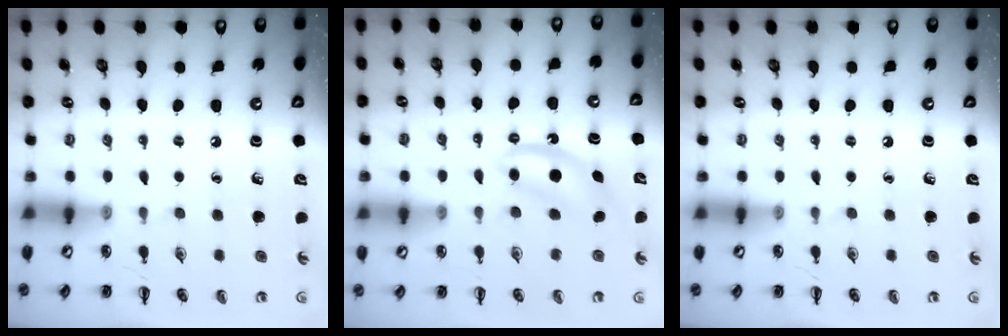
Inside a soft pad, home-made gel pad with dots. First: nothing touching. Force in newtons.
{"total": 6.1, "press": 6.0, "slide": 1.1}
{"total": 0.0}